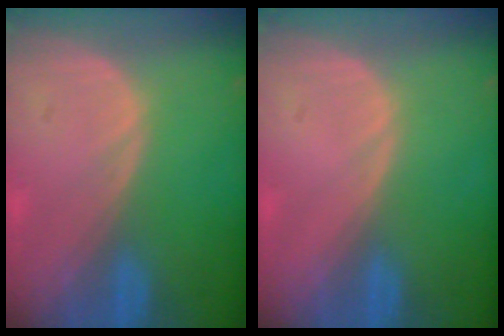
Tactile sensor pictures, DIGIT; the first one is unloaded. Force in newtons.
{"total": 0.0}